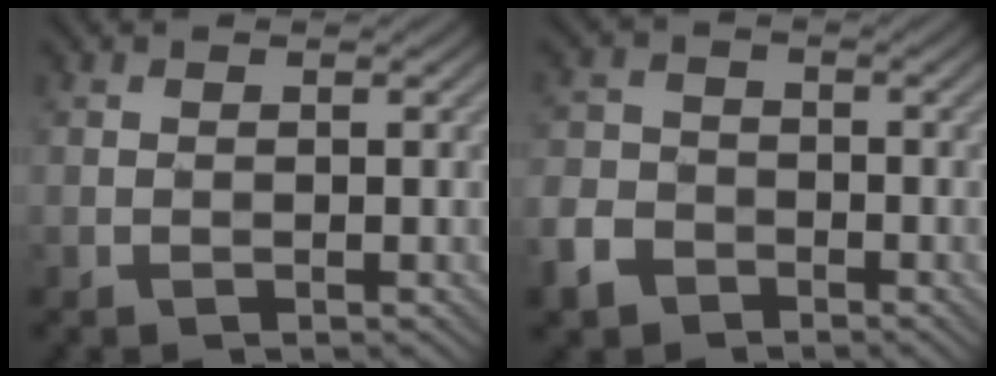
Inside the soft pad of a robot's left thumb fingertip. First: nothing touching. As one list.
[{"total": 4.7, "force": [-3.0, 3.3, 1.5], "torque": [-0.048, -0.002, -0.067]}]